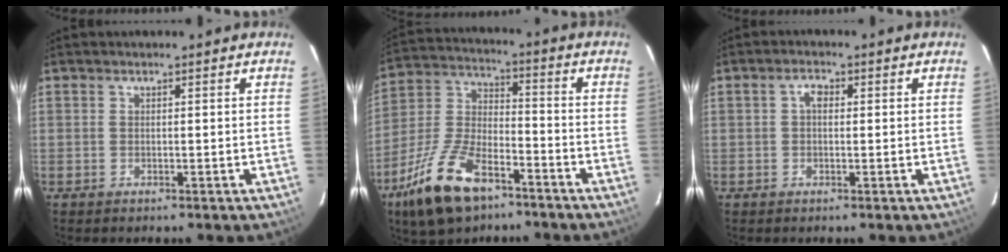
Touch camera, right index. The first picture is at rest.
{"total": 17.2, "force": [-10.5, 7.8, 11.1], "torque": [-0.243, -0.005, -0.195]}
{"total": 2.1, "force": [0.2, 1.3, 1.6], "torque": [-0.028, 0.009, 0.002]}